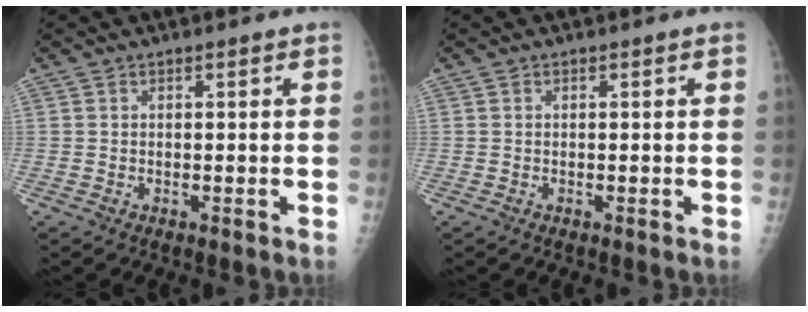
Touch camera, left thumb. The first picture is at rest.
{"total": 0.0}